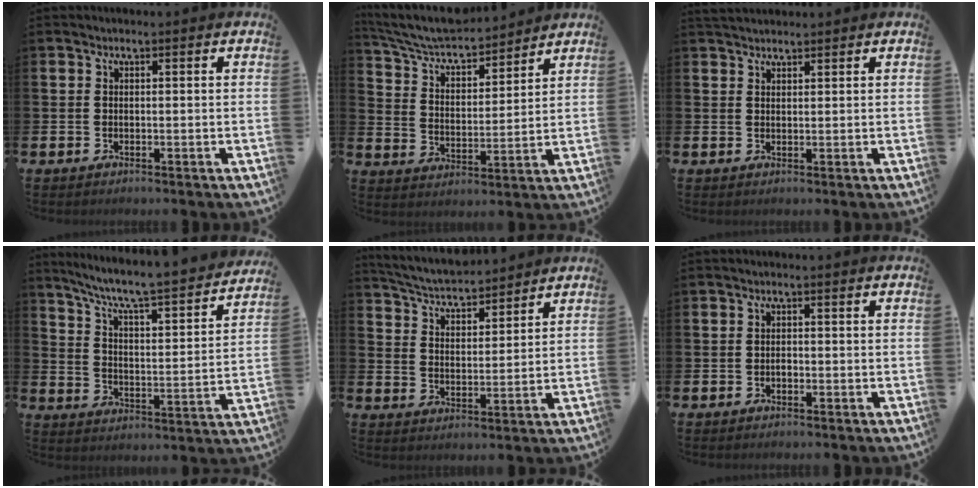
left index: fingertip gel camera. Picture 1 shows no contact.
{"total": 7.2, "force": [6.8, 1.4, 2.0], "torque": [-0.076, -0.048, 0.117]}
{"total": 2.1, "force": [2.0, 0.6, 0.2], "torque": [0.000, -0.005, 0.036]}
{"total": 7.3, "force": [6.6, 0.6, 3.1], "torque": [-0.089, -0.054, 0.106]}
{"total": 5.0, "force": [4.9, 0.7, 0.7], "torque": [-0.040, -0.032, 0.085]}
{"total": 0.8, "force": [-0.4, 0.5, 0.6], "torque": [-0.009, -0.002, -0.008]}